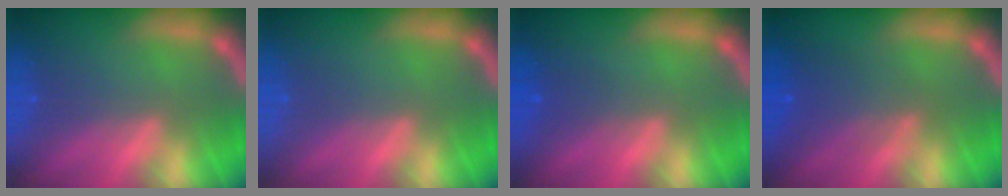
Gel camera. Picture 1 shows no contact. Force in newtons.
{"total": 0.0}
{"total": 1.5}
{"total": 4.1}